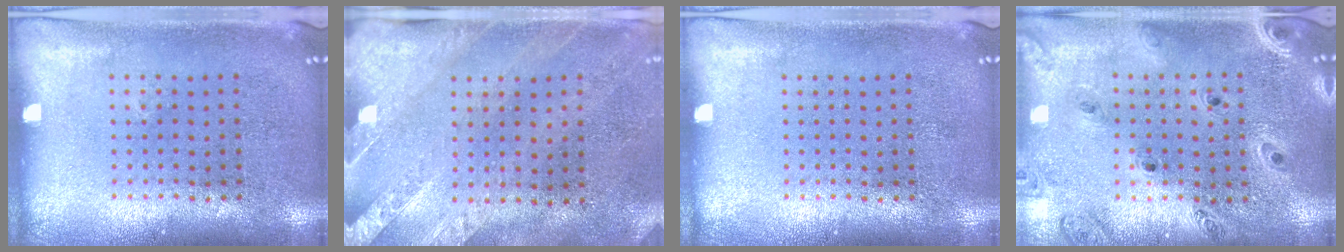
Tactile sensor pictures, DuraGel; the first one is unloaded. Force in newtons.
{"total": 2.5, "press": 2.1, "slide": 1.4}
{"total": 0.0}
{"total": 1.4, "press": 1.3, "slide": 0.3}